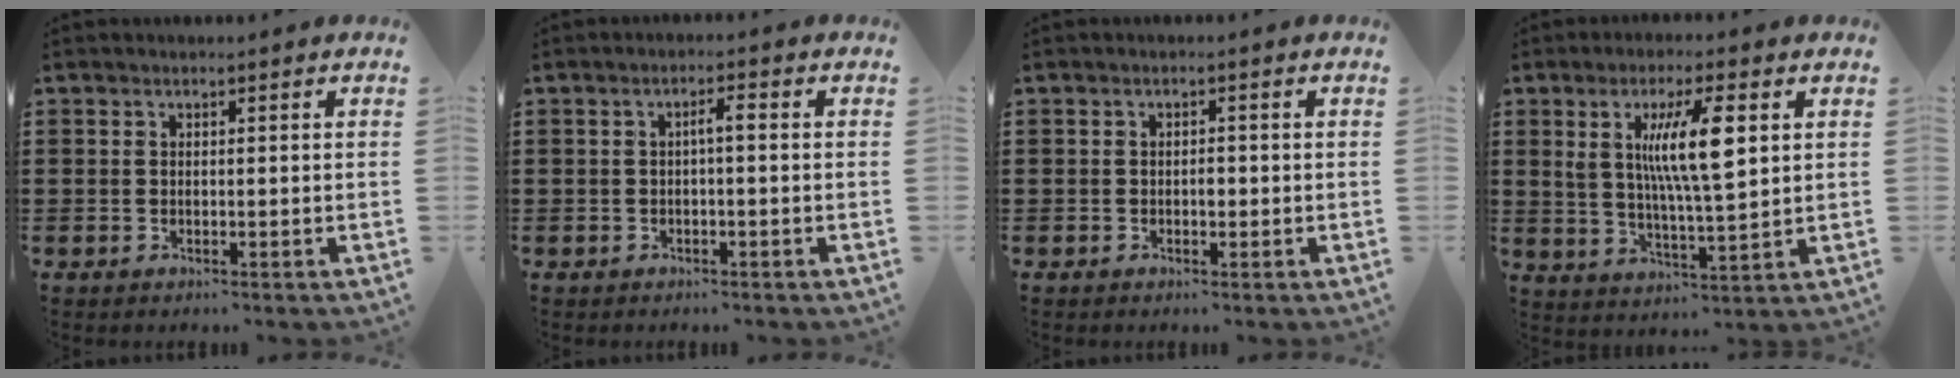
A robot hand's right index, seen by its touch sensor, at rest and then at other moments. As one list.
[{"total": 1.7, "force": [-0.2, 0.2, 1.7], "torque": [-0.032, 0.003, -0.006]}, {"total": 1.3, "force": [-0.2, 0.6, 1.1], "torque": [-0.021, -0.001, -0.004]}, {"total": 10.3, "force": [3.1, 2.3, 9.5], "torque": [-0.181, 0.005, 0.049]}]